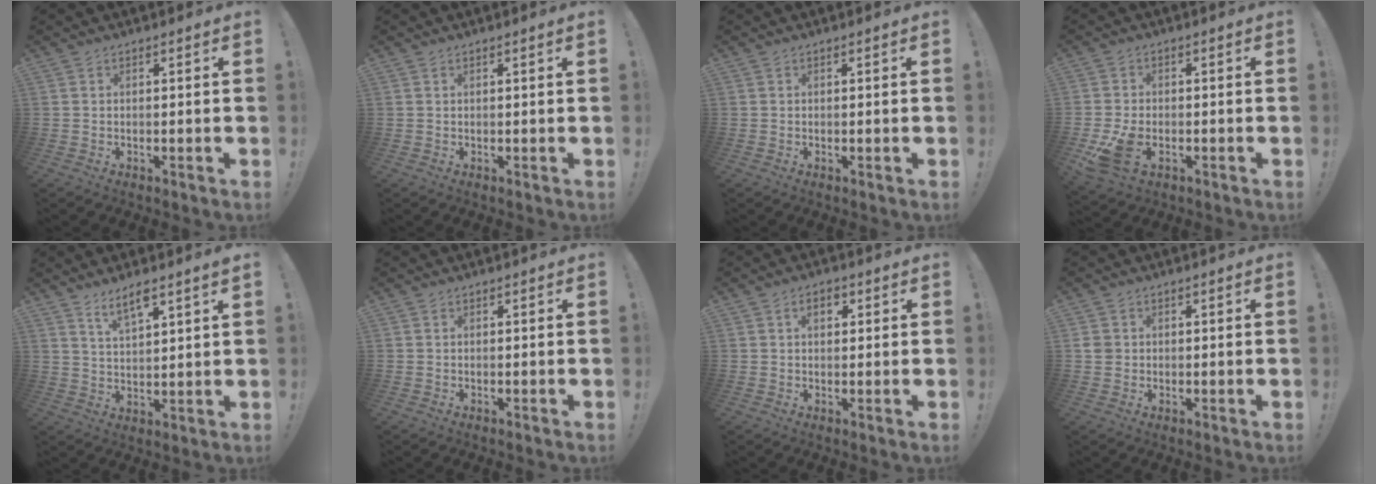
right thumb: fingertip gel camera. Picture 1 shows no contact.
{"total": 0.6, "force": [0.3, -0.3, 0.5], "torque": [-0.009, 0.001, 0.003]}
{"total": 0.0}
{"total": 8.8, "force": [-3.7, 5.5, 5.9], "torque": [-0.122, 0.006, -0.059]}
{"total": 6.3, "force": [4.9, 0.9, 3.9], "torque": [-0.069, -0.026, 0.083]}
{"total": 0.0}
{"total": 3.3, "force": [1.0, 2.1, 2.4], "torque": [-0.035, 0.004, 0.013]}
{"total": 2.5, "force": [0.1, 2.4, 0.7], "torque": [-0.012, 0.006, 0.004]}